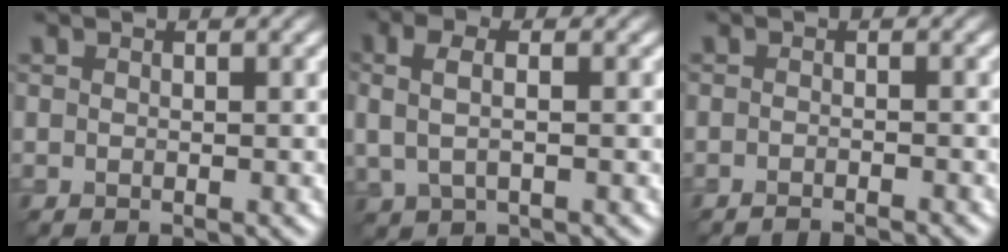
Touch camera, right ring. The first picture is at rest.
{"total": 3.0, "force": [0.6, 1.4, 2.6], "torque": [-0.059, 0.003, 0.009]}
{"total": 2.1, "force": [-1.8, 0.3, 0.9], "torque": [-0.002, 0.000, -0.029]}